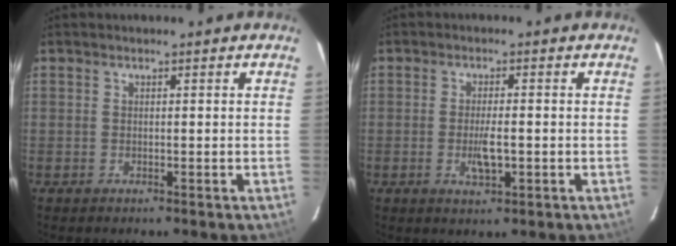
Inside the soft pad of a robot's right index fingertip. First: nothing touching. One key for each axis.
{"total": 4.2, "fx": -1.0, "fy": 1.3, "fz": 3.9, "tx": -0.072, "ty": -0.006, "tz": -0.015}